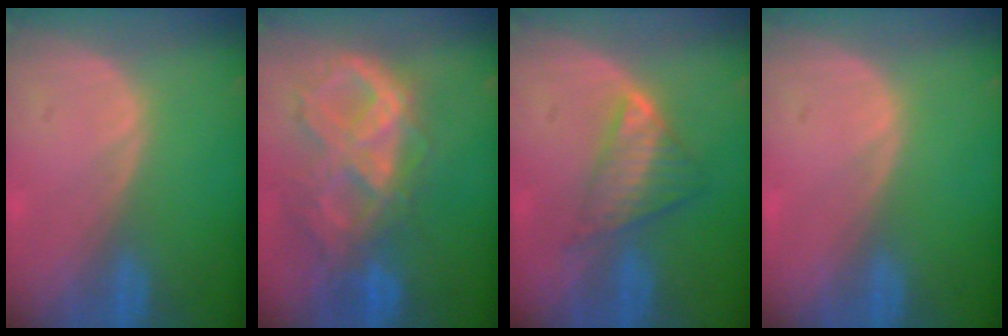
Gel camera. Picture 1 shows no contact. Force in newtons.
{"total": 10.6, "press": 8.9, "slide": 5.7}
{"total": 5.8, "press": 5.4, "slide": 2.3}
{"total": 0.0}